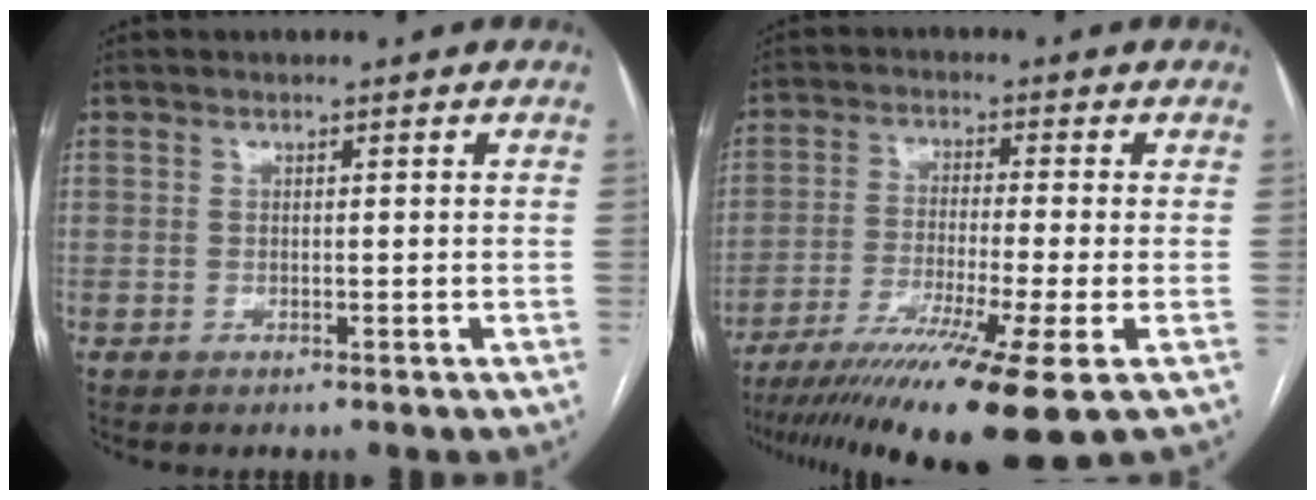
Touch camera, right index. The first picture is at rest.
{"total": 15.5, "force": [-10.2, -1.2, 11.6], "torque": [-0.187, -0.044, -0.169]}